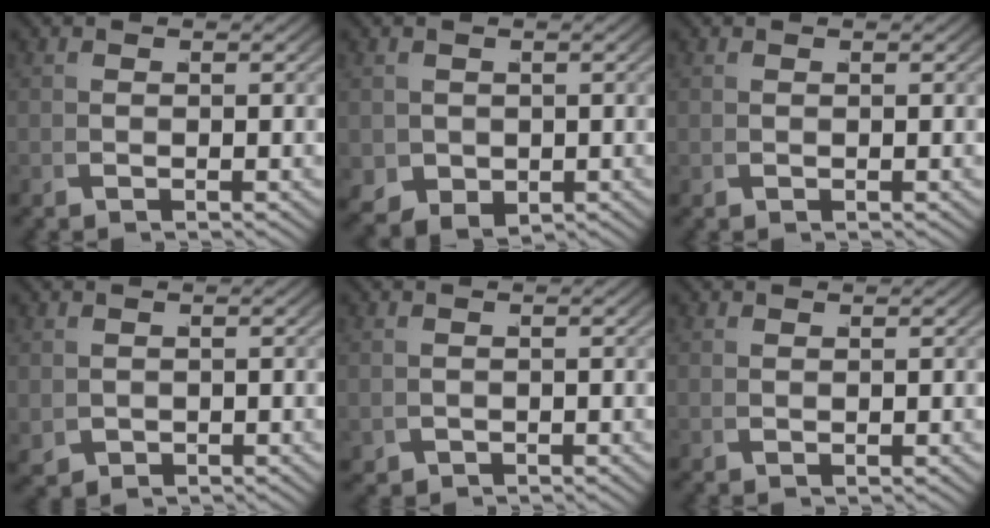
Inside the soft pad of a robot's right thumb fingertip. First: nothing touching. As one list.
[{"total": 5.1, "force": [-1.3, 4.2, 2.6], "torque": [-0.063, -0.042, 0.007]}, {"total": 0.0}, {"total": 1.8, "force": [0.1, 1.6, 0.8], "torque": [-0.023, -0.015, 0.018]}, {"total": 1.1, "force": [-0.2, 1.1, 0.3], "torque": [-0.011, -0.012, 0.007]}, {"total": 0.8, "force": [0.8, -0.2, 0.0], "torque": [0.001, 0.001, 0.020]}]